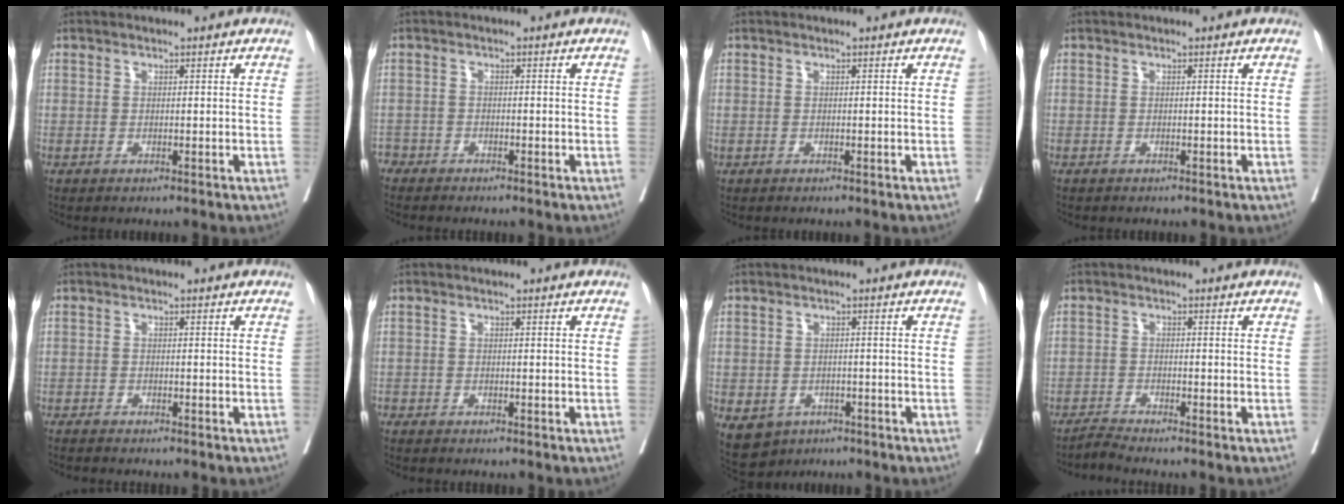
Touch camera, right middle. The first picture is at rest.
{"total": 2.5, "force": [-2.5, 0.7, -0.1], "torque": [0.005, -0.006, -0.047]}
{"total": 0.0}
{"total": 0.0}
{"total": 2.0, "force": [-1.9, 0.0, 0.4], "torque": [-0.006, -0.005, -0.031]}
{"total": 1.4, "force": [-1.3, 0.2, 0.3], "torque": [-0.007, -0.003, -0.023]}
{"total": 5.9, "force": [-3.1, 4.8, 1.7], "torque": [-0.030, 0.001, -0.038]}
{"total": 2.3, "force": [-2.1, -1.1, -0.2], "torque": [0.000, -0.013, -0.042]}